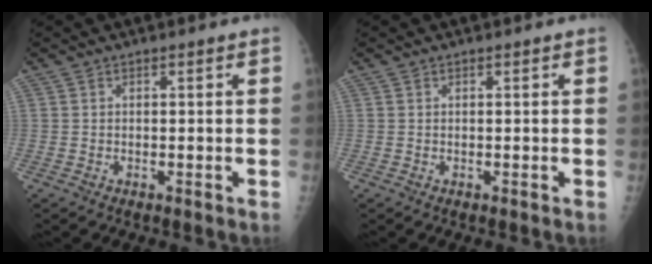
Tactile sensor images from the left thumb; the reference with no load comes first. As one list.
[{"total": 0.0}]